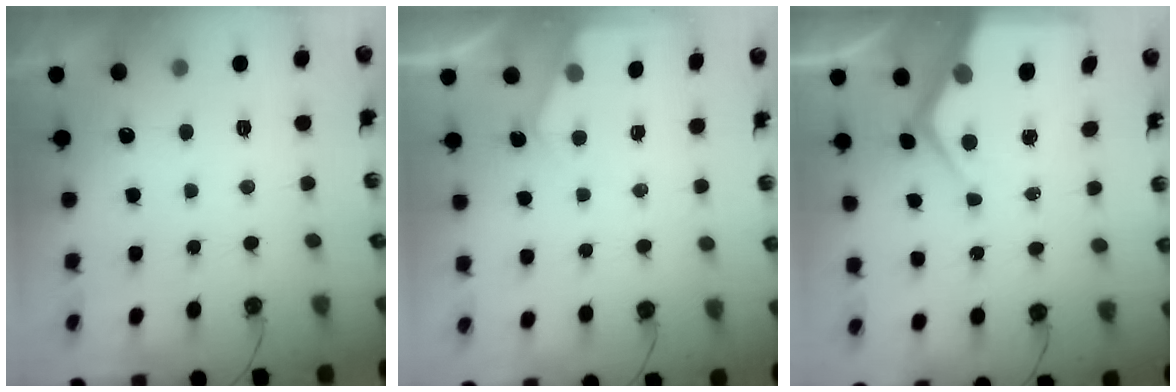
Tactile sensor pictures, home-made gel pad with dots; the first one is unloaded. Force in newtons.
{"total": 2.1, "press": 2.1, "slide": 0.4}
{"total": 8.7, "press": 8.7, "slide": 1.0}